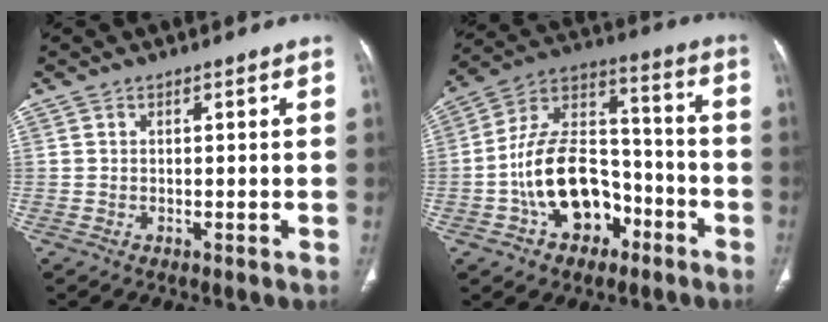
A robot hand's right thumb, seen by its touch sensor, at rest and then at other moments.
{"total": 17.8, "force": [-6.3, 11.8, 11.6], "torque": [-0.169, 0.067, -0.104]}